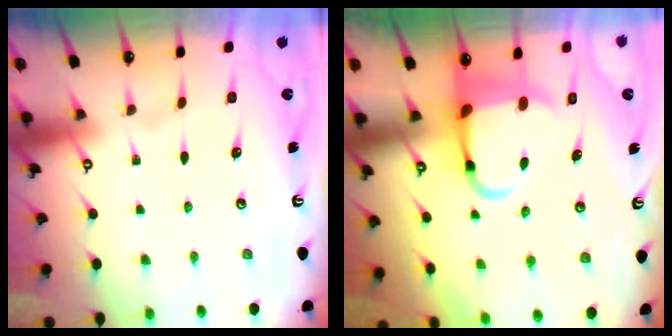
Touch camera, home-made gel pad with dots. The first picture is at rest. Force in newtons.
{"total": 6.3, "press": 6.2, "slide": 1.1}